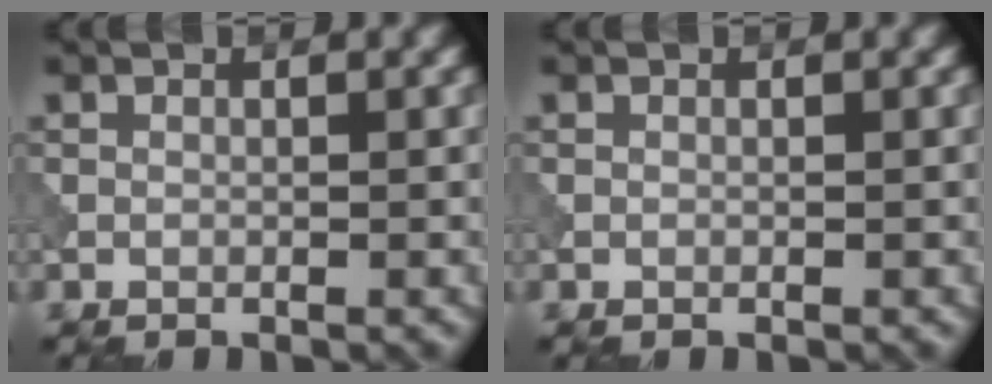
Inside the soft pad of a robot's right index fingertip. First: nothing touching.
{"total": 0.0}